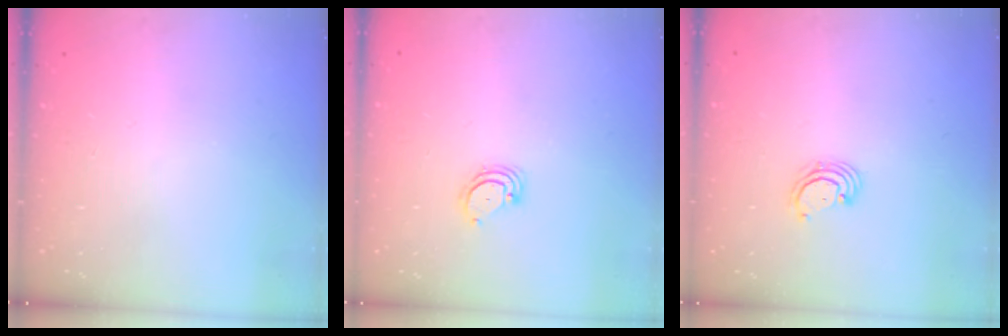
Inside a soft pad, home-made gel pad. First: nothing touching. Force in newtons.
{"total": 3.1, "press": 3.1, "slide": 0.3}
{"total": 2.3, "press": 2.3, "slide": 0.1}